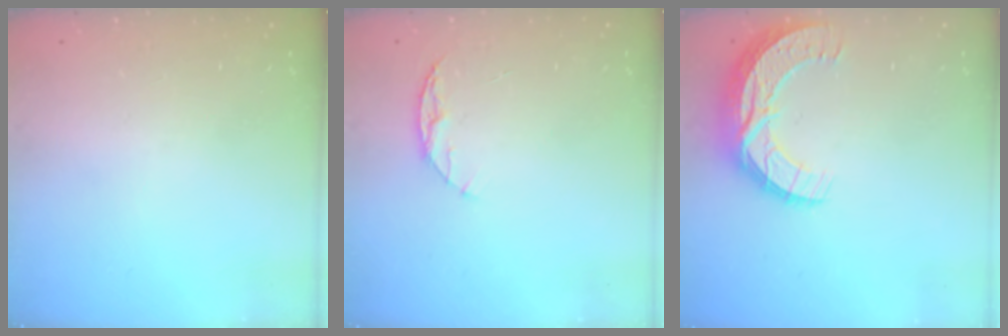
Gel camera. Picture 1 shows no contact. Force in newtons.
{"total": 6.1, "press": 6.0, "slide": 0.7}
{"total": 12.5, "press": 12.5, "slide": 0.7}